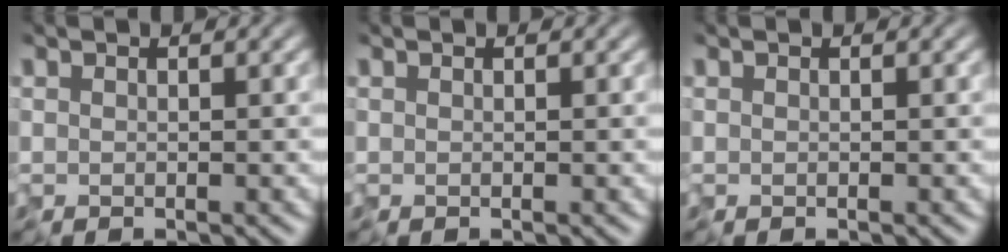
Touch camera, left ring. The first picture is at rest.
{"total": 0.0}
{"total": 0.0}